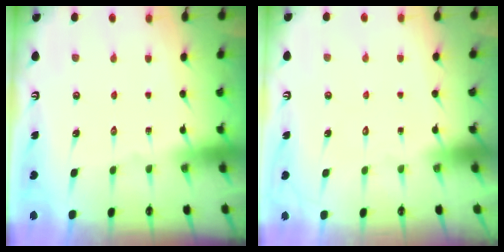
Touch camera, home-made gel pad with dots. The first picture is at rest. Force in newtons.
{"total": 1.6, "press": 1.6, "slide": 0.1}